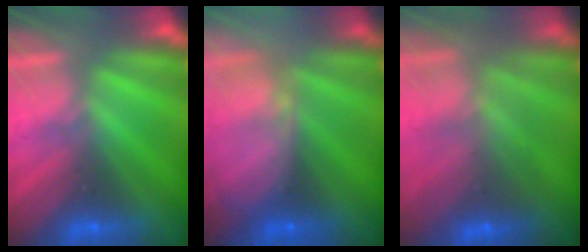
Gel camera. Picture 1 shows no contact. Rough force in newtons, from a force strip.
{"total": 6.6}
{"total": 10.4}